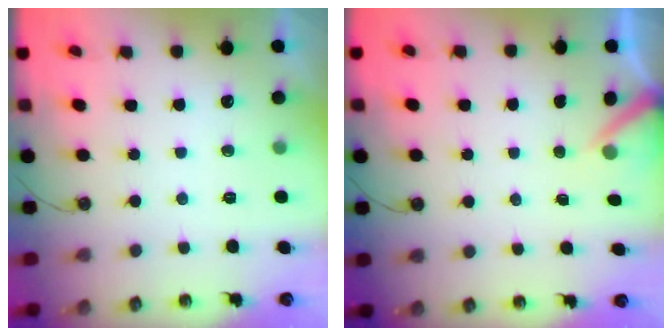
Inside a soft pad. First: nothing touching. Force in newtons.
{"total": 3.2, "press": 3.2, "slide": 0.2}